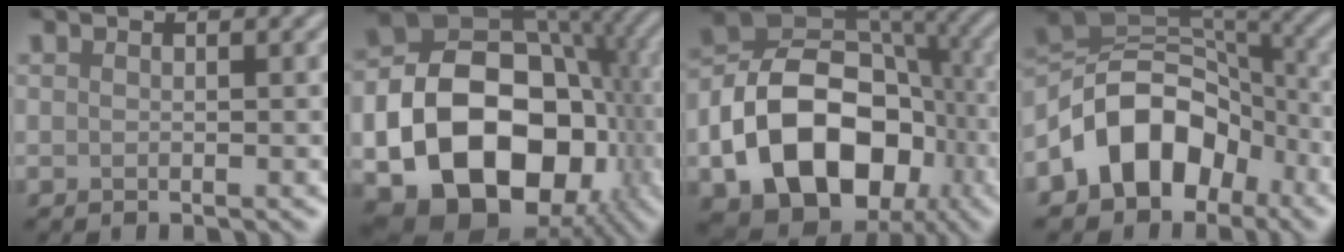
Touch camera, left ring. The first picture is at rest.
{"total": 19.5, "force": [-5.2, 14.3, 12.1], "torque": [-0.186, -0.033, -0.090]}
{"total": 14.1, "force": [-4.6, 9.9, 8.9], "torque": [-0.149, -0.009, -0.080]}
{"total": 9.5, "force": [-4.5, 6.7, 5.1], "torque": [-0.064, 0.015, -0.093]}